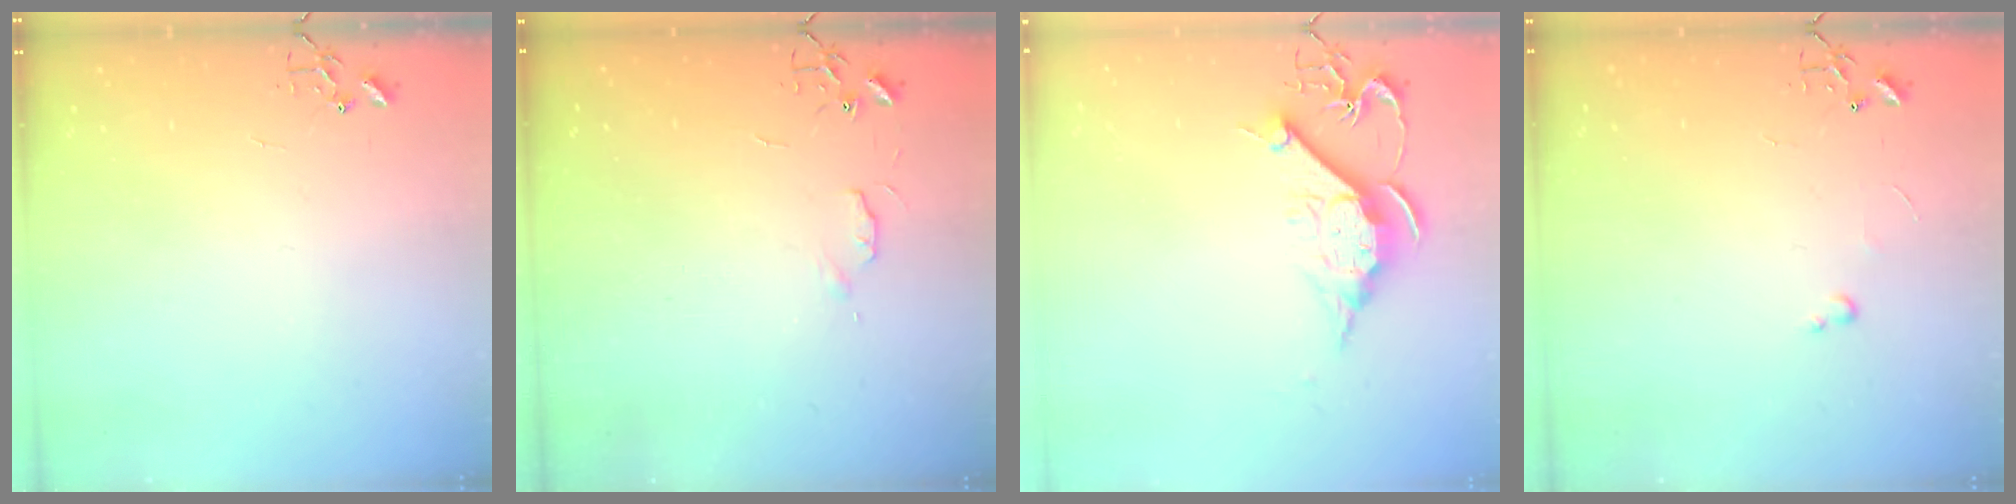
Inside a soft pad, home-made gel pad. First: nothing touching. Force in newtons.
{"total": 4.6, "press": 4.6, "slide": 0.7}
{"total": 11.7, "press": 11.7, "slide": 0.9}
{"total": 2.4, "press": 2.3, "slide": 0.4}